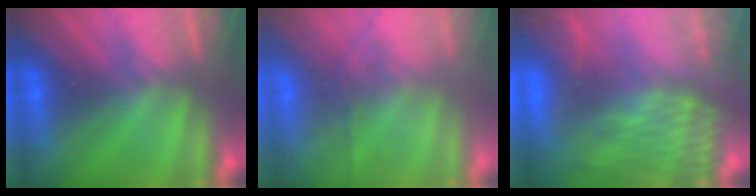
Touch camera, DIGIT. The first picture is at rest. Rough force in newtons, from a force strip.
{"total": 7.2}
{"total": 9.6}